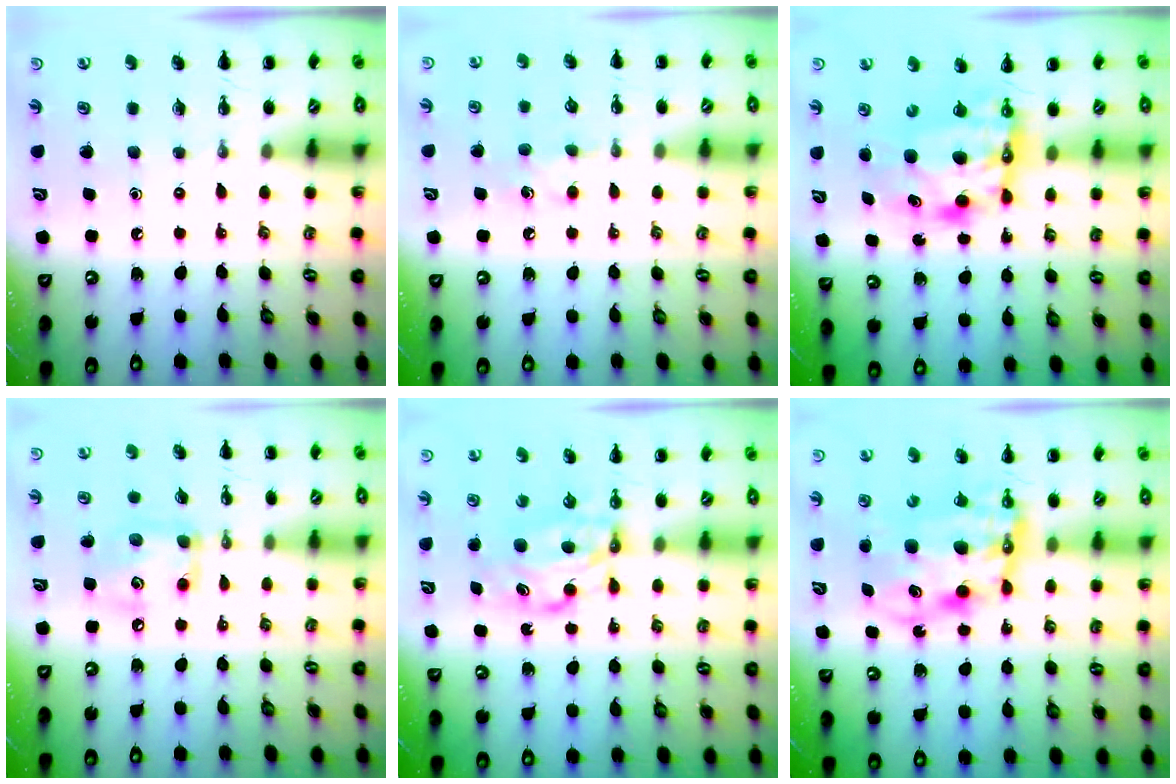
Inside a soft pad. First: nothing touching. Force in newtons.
{"total": 5.5, "press": 5.2, "slide": 1.7}
{"total": 7.6, "press": 7.4, "slide": 1.8}
{"total": 9.4, "press": 9.4, "slide": 0.4}
{"total": 6.8, "press": 6.8, "slide": 0.2}
{"total": 10.9, "press": 10.6, "slide": 2.7}